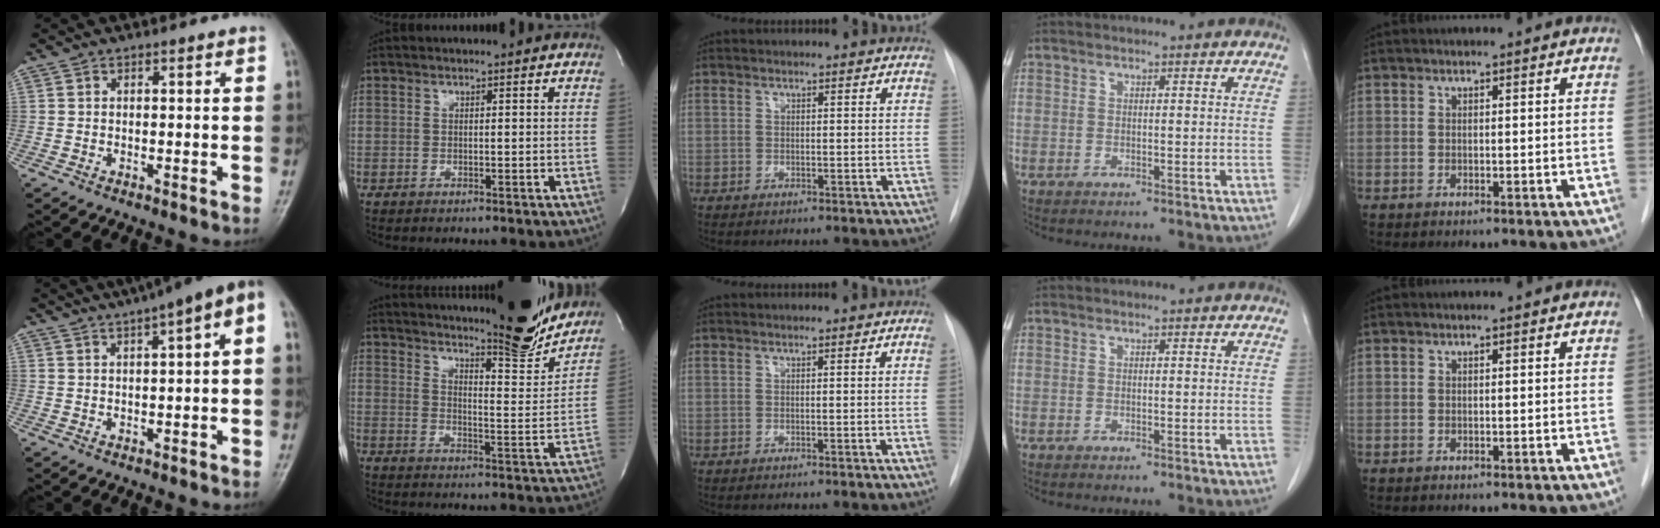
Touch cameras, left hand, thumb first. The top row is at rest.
{"thumb": {"total": 10.3, "force": [4.1, 2.4, 9.1], "torque": [-0.124, 0.037, 0.048]}, "index": {"total": 23.2, "force": [21.3, 2.0, 9.1], "torque": [-0.140, -0.065, 0.276]}, "middle": {"total": 1.0, "force": [0.1, -0.5, 0.9], "torque": [-0.010, -0.003, 0.001]}}